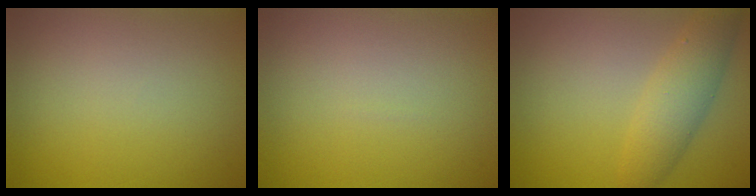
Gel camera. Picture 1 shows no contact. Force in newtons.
{"total": 0.0}
{"total": 3.8, "press": 3.8, "slide": 0.1}